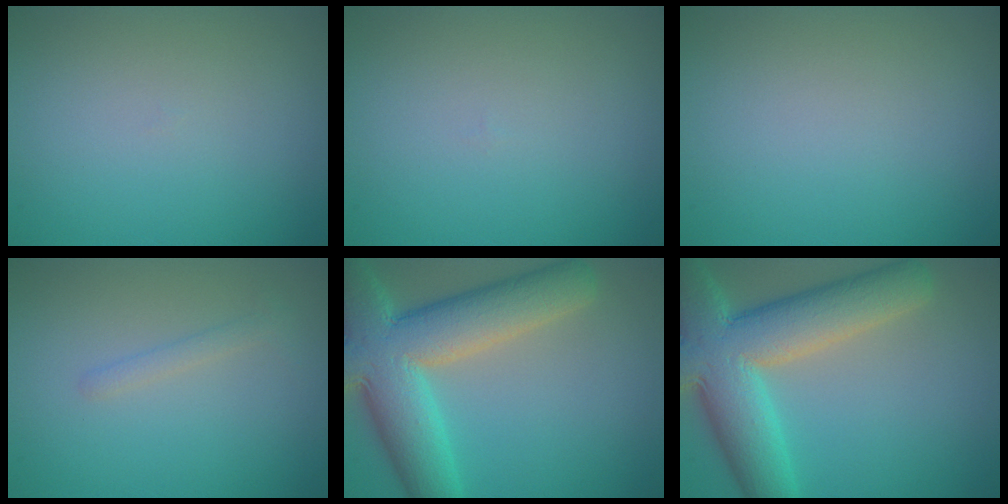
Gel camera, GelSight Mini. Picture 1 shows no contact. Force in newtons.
{"total": 0.0}
{"total": 0.0}
{"total": 1.1, "press": 1.1, "slide": 0.0}
{"total": 10.8, "press": 10.8, "slide": 0.9}
{"total": 10.8, "press": 10.8, "slide": 0.9}